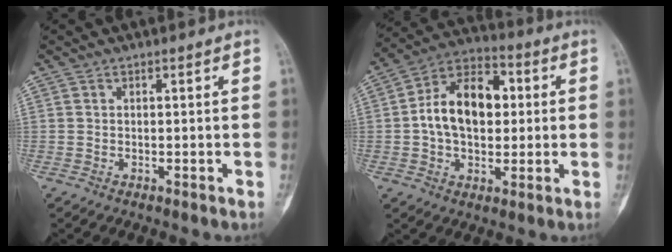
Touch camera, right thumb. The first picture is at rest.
{"total": 14.9, "force": [1.1, 9.8, 11.2], "torque": [-0.161, 0.027, 0.011]}